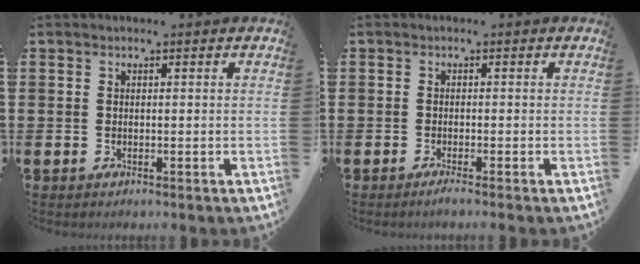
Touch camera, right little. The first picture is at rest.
{"total": 1.2, "force": [-0.8, 0.0, 0.8], "torque": [-0.012, -0.003, -0.016]}